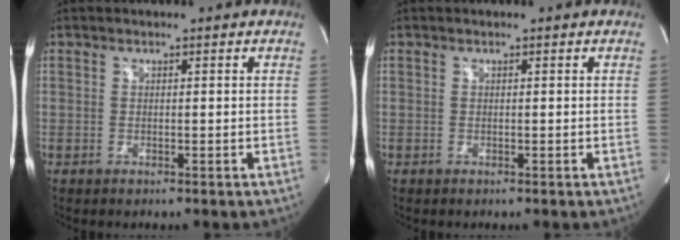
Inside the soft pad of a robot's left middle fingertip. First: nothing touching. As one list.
[{"total": 0.0}]